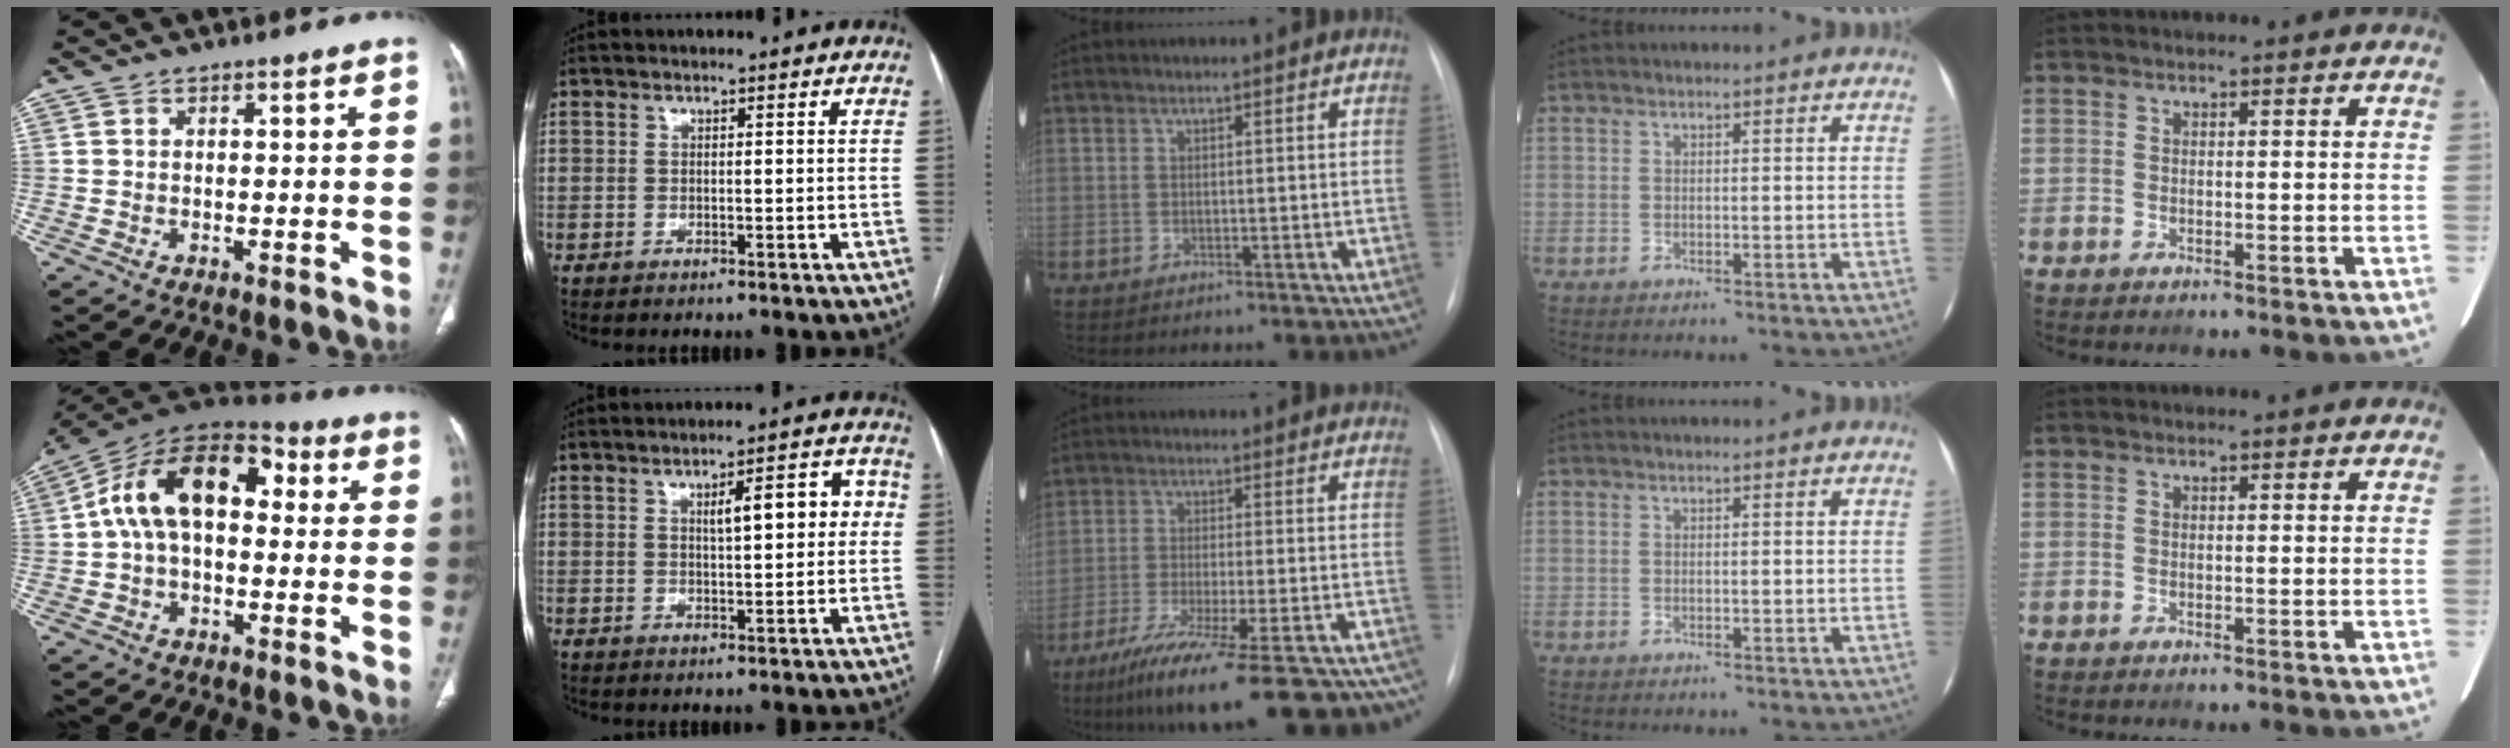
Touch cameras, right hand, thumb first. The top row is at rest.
{"thumb": {"total": 17.3, "force": [2.5, 10.3, 13.6], "torque": [-0.214, 0.050, 0.031]}, "index": {"total": 7.0, "force": [1.3, 2.0, 6.6], "torque": [-0.090, 0.025, 0.019]}, "middle": {"total": 23.6, "force": [-19.2, 3.9, 13.1], "torque": [-0.148, -0.020, -0.269]}}